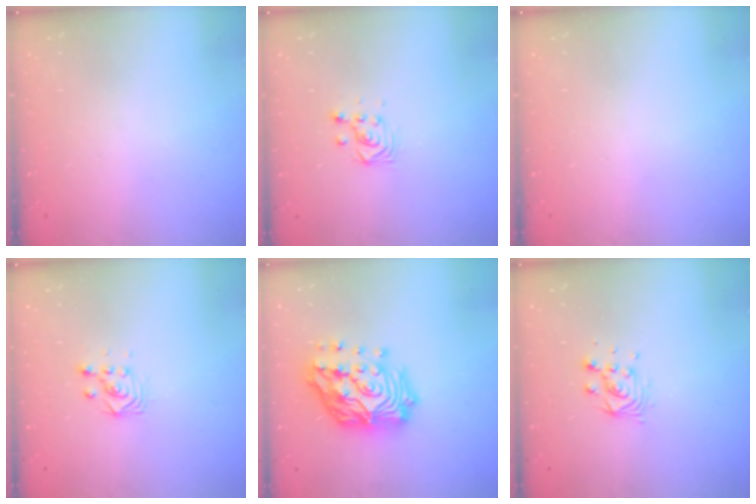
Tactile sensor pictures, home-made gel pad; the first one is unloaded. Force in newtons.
{"total": 3.9, "press": 3.9, "slide": 0.2}
{"total": 0.0}
{"total": 2.8, "press": 2.8, "slide": 0.3}
{"total": 22.0, "press": 21.7, "slide": 3.4}
{"total": 6.4, "press": 6.4, "slide": 0.3}